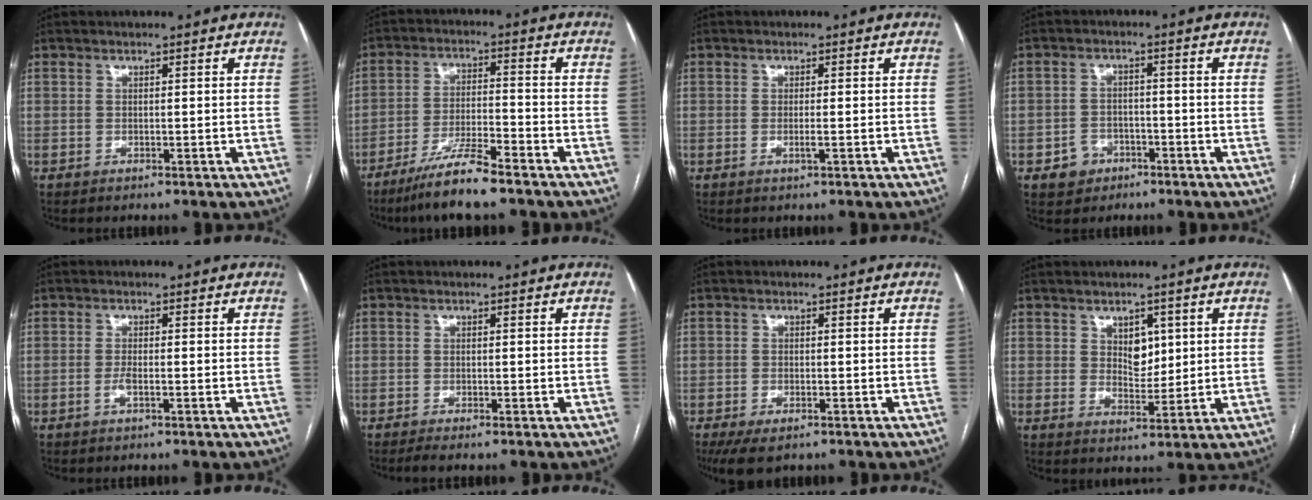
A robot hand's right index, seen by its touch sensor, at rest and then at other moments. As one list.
[{"total": 8.8, "force": [-6.8, 0.3, 5.6], "torque": [-0.107, -0.023, -0.126]}, {"total": 1.2, "force": [-0.4, -0.1, 1.2], "torque": [-0.024, -0.003, -0.006]}, {"total": 4.2, "force": [-2.1, 3.6, 1.0], "torque": [-0.012, 0.011, -0.026]}, {"total": 1.7, "force": [-0.7, 0.3, 1.5], "torque": [-0.031, 0.000, -0.014]}, {"total": 1.7, "force": [-1.4, -0.1, 1.1], "torque": [-0.019, -0.004, -0.024]}, {"total": 4.8, "force": [-3.2, 2.0, 3.0], "torque": [-0.056, -0.008, -0.048]}, {"total": 4.3, "force": [1.7, 2.7, 2.9], "torque": [-0.041, -0.001, 0.032]}]